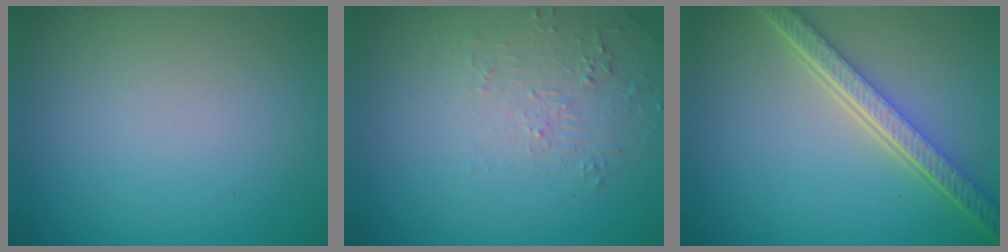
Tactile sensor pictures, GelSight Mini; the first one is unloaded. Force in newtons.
{"total": 1.7, "press": 0.5, "slide": 1.7}
{"total": 5.5, "press": 4.1, "slide": 3.8}